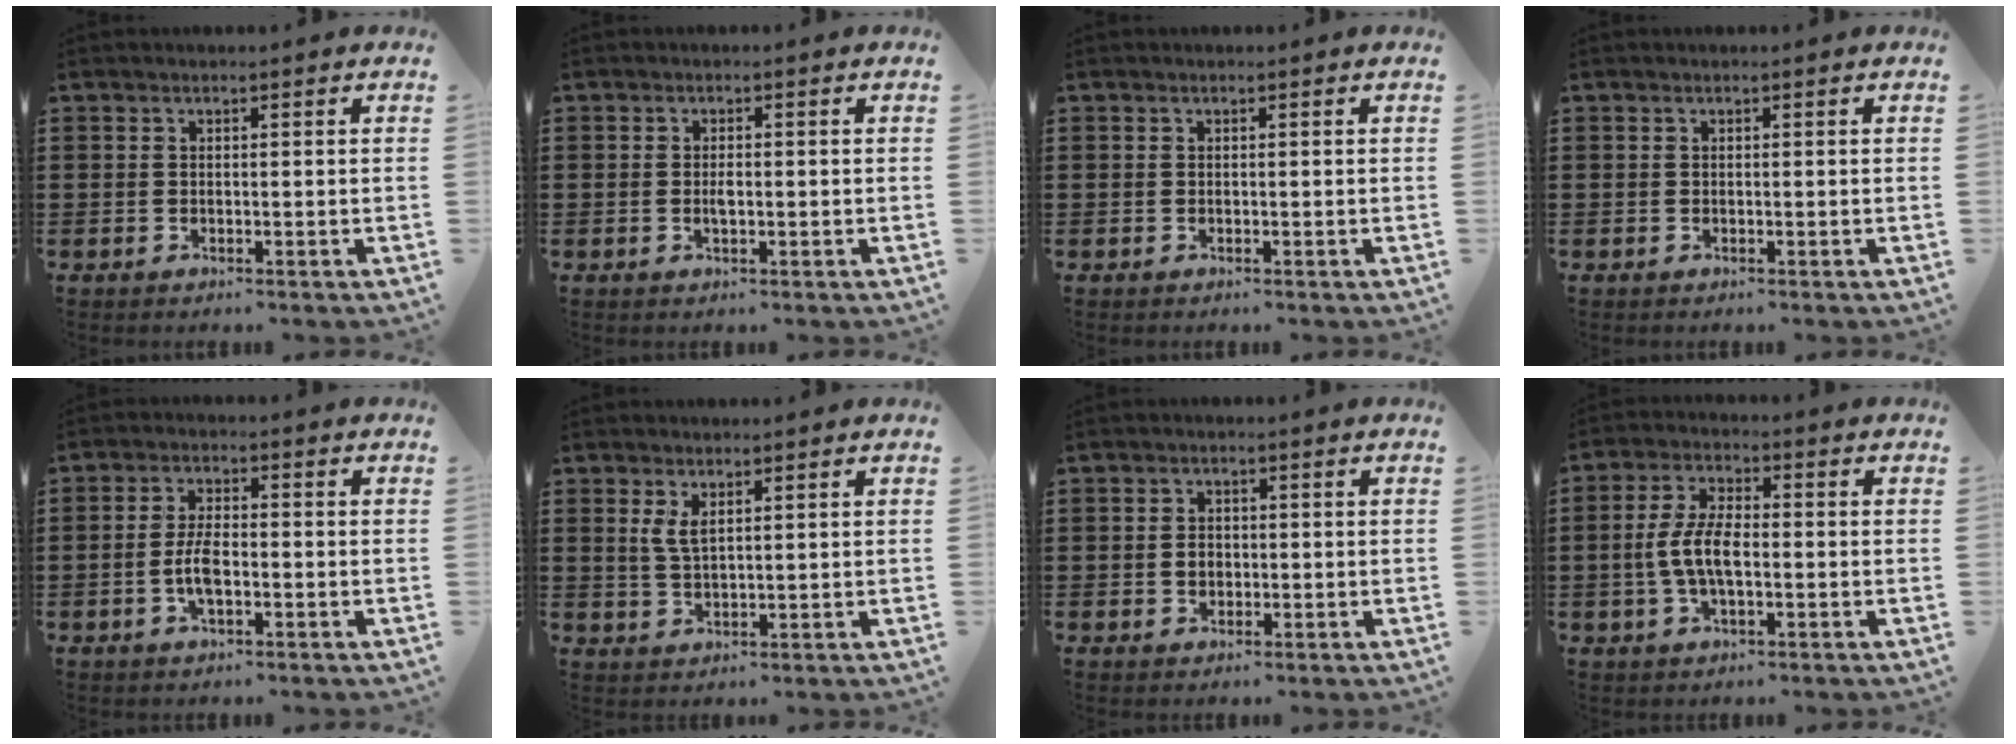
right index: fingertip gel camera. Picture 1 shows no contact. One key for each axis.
{"total": 1.7, "fx": -0.2, "fy": 0.6, "fz": 1.6, "tx": -0.038, "ty": -0.002, "tz": -0.006}
{"total": 0.0}
{"total": 0.0}
{"total": 4.6, "fx": -1.2, "fy": 1.7, "fz": 4.1, "tx": -0.094, "ty": -0.002, "tz": -0.027}
{"total": 2.7, "fx": 1.2, "fy": 1.0, "fz": 2.3, "tx": -0.048, "ty": 0.004, "tz": 0.020}
{"total": 2.0, "fx": -0.3, "fy": 1.5, "fz": 1.3, "tx": -0.029, "ty": 0.005, "tz": -0.007}
{"total": 6.5, "fx": -1.1, "fy": 2.7, "fz": 5.8, "tx": -0.136, "ty": -0.005, "tz": -0.029}